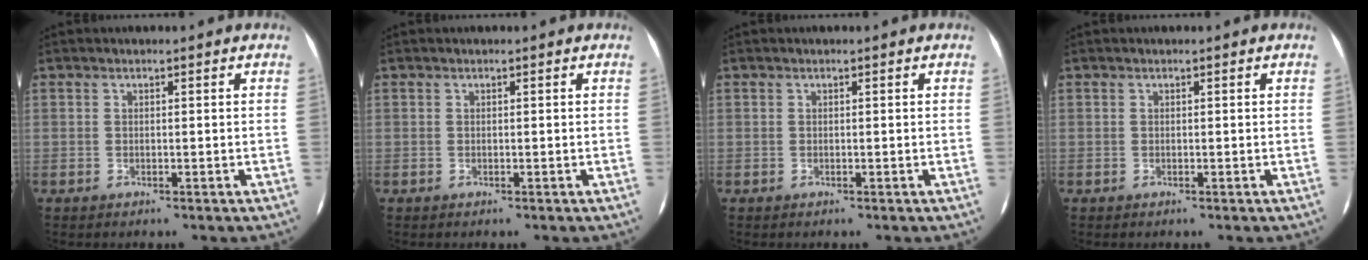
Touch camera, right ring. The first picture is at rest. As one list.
[{"total": 0.0}, {"total": 0.0}, {"total": 0.0}]